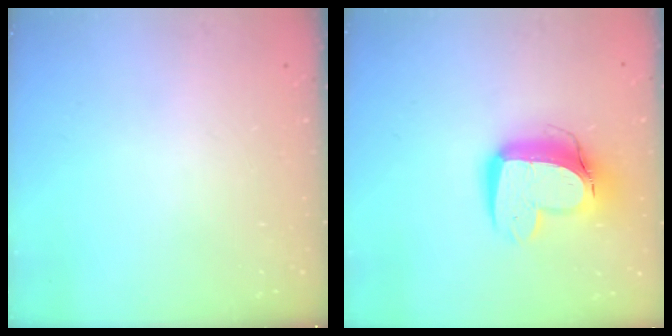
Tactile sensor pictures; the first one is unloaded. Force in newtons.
{"total": 13.6, "press": 13.5, "slide": 1.4}